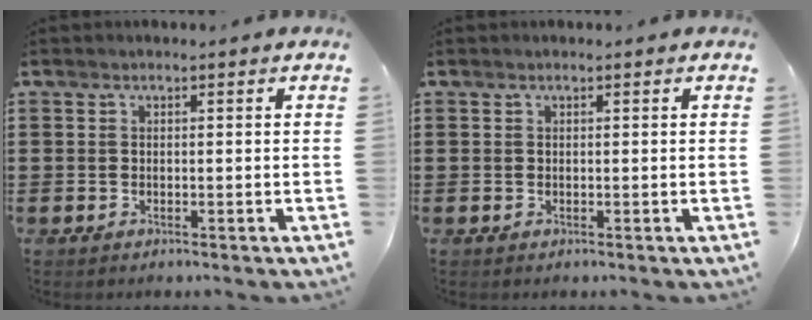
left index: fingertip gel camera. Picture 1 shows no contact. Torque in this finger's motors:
{"motor_torque": [-0.38, 0.51, -0.02, -0.01]}